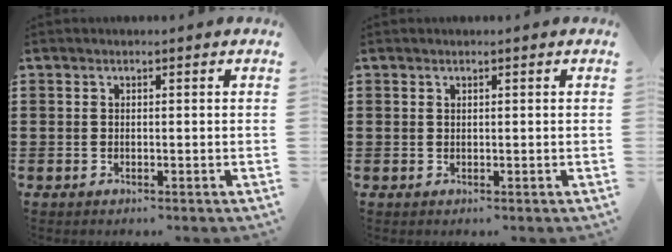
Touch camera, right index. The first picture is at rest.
{"total": 0.0}